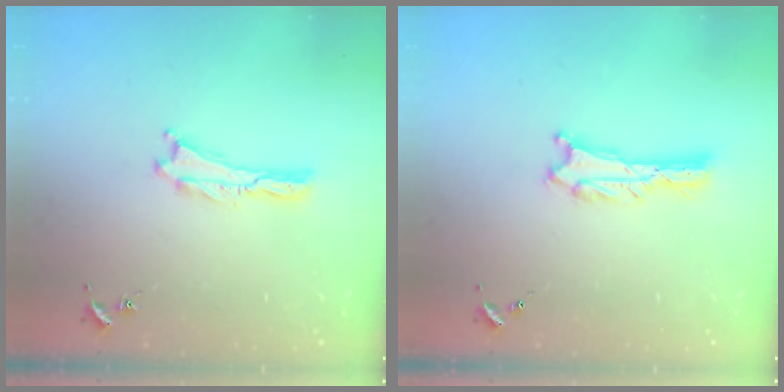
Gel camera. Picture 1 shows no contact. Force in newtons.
{"total": 0.7, "press": 0.7, "slide": 0.1}